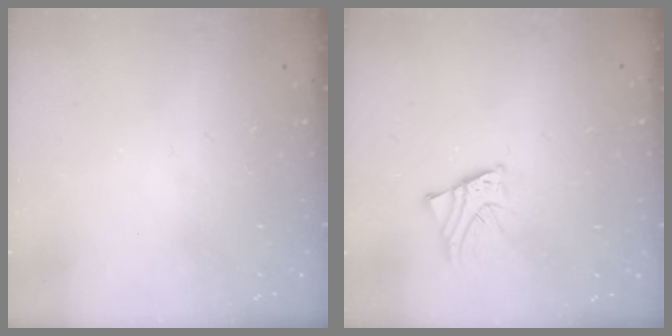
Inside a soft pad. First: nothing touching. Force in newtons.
{"total": 2.1, "press": 2.1, "slide": 0.2}